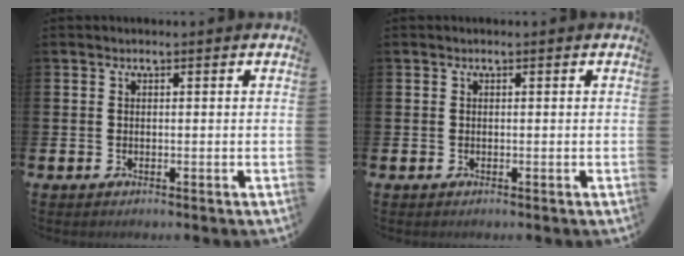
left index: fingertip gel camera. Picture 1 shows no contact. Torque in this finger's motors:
{"motor_torque": [-0.03, 0.03, -0.01, 0.00]}